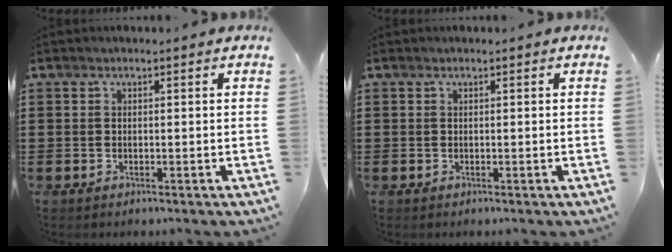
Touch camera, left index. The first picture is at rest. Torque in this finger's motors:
{"motor_torque": [1.25, 0.89, 0.00, 0.00]}